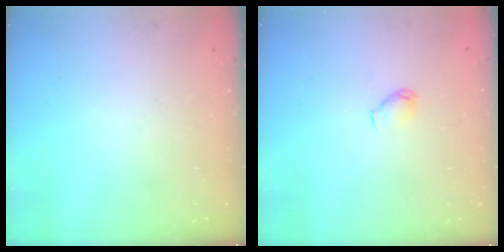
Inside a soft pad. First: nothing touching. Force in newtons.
{"total": 3.4, "press": 3.3, "slide": 0.6}